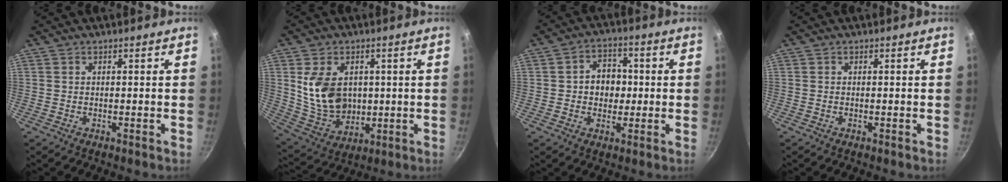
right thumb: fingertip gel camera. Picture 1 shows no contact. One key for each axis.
{"total": 13.2, "fx": 2.0, "fy": 9.7, "fz": 8.8, "tx": -0.137, "ty": -0.021, "tz": 0.056}
{"total": 7.5, "fx": 0.2, "fy": 6.0, "fz": 4.4, "tx": -0.028, "ty": 0.011, "tz": -0.004}
{"total": 0.0}